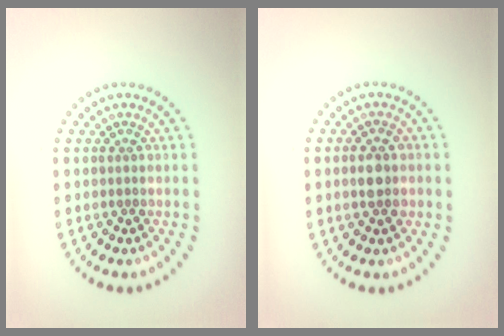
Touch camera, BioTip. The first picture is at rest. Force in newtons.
{"total": 2.6, "press": 2.5, "slide": 0.3}